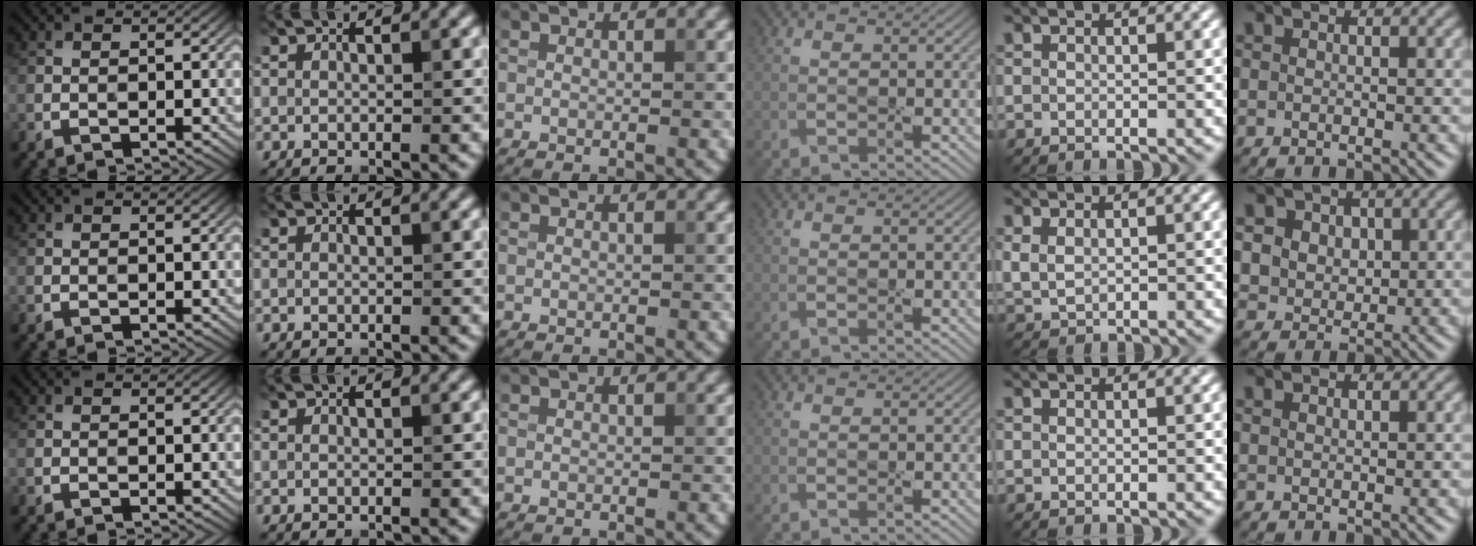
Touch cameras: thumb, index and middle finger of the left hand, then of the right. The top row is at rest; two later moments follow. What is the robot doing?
{"motion": "press", "object": "gel pad"}